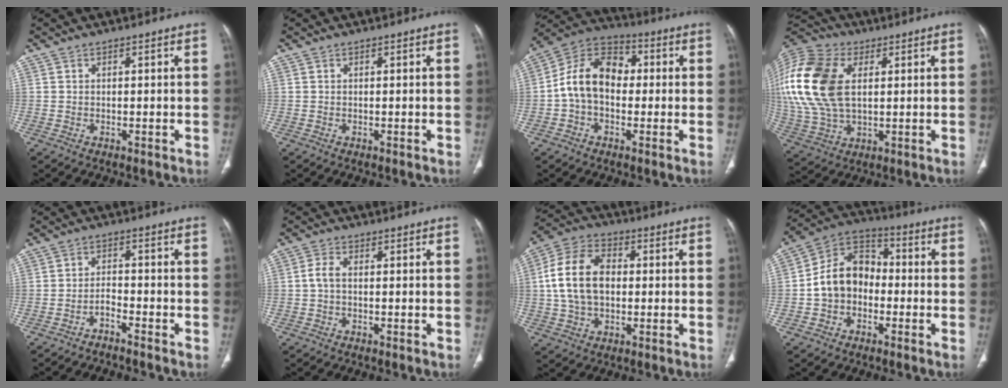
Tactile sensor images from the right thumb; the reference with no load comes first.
{"total": 0.0}
{"total": 12.9, "force": [-0.4, 9.1, 9.0], "torque": [-0.145, 0.038, -0.020]}
{"total": 25.3, "force": [5.4, 16.0, 18.9], "torque": [-0.455, 0.013, 0.103]}
{"total": 2.6, "force": [-2.4, 0.4, 0.9], "torque": [-0.019, 0.023, -0.043]}
{"total": 2.9, "force": [-0.2, 1.6, 2.3], "torque": [-0.051, 0.006, -0.008]}
{"total": 13.8, "force": [0.7, 9.3, 10.3], "torque": [-0.191, 0.025, 0.008]}
{"total": 11.9, "force": [-1.9, 9.3, 7.2], "torque": [-0.107, 0.042, -0.048]}